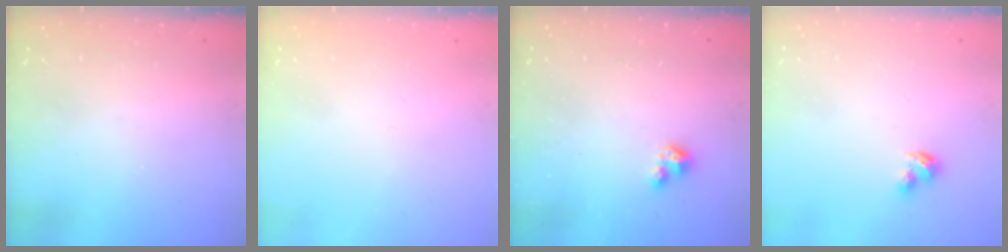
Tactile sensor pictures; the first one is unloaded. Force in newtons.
{"total": 0.0}
{"total": 2.9, "press": 2.9, "slide": 0.2}
{"total": 2.9, "press": 2.8, "slide": 0.5}